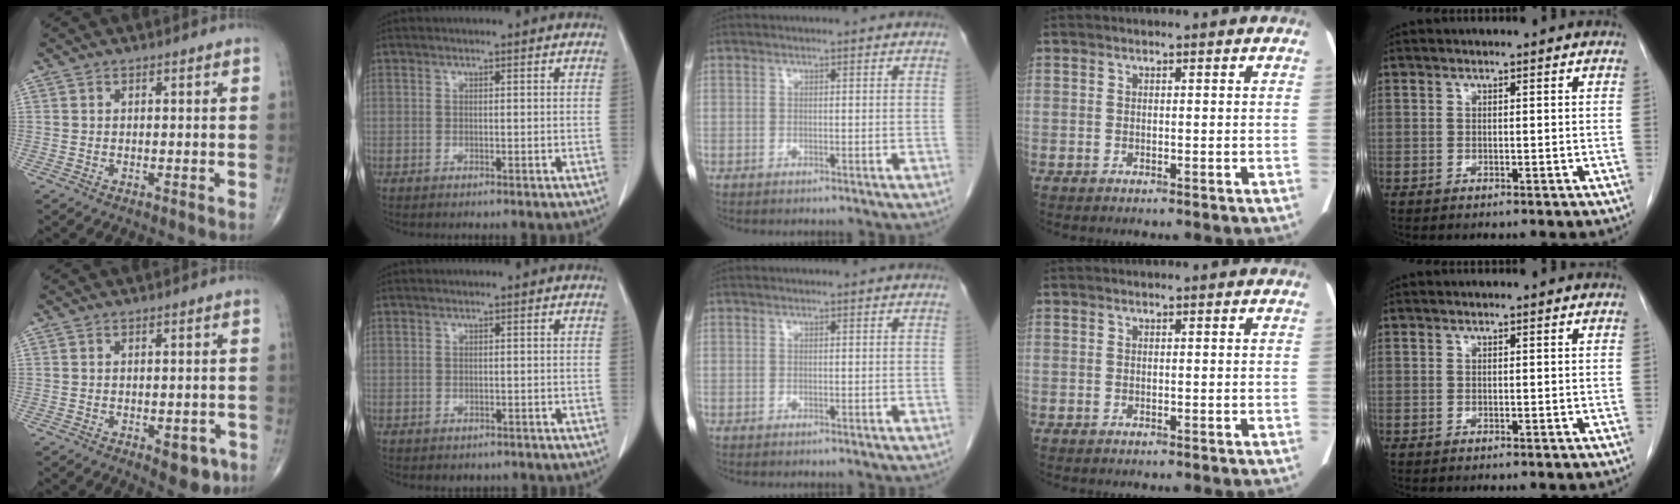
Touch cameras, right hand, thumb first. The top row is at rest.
{"thumb": {"total": 5.0, "force": [-2.2, 2.5, 3.7], "torque": [-0.024, 0.006, -0.020]}, "index": {"total": 1.6, "force": [-1.2, 1.1, 0.1], "torque": [-0.006, 0.002, -0.014]}}